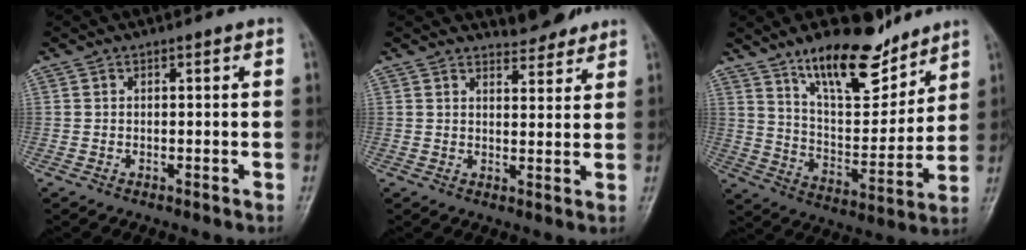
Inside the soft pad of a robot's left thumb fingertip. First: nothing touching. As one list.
[{"total": 4.3, "force": [4.0, 1.3, 0.6], "torque": [0.006, -0.034, 0.058]}, {"total": 16.7, "force": [12.0, 6.3, 9.7], "torque": [-0.115, -0.081, 0.209]}]